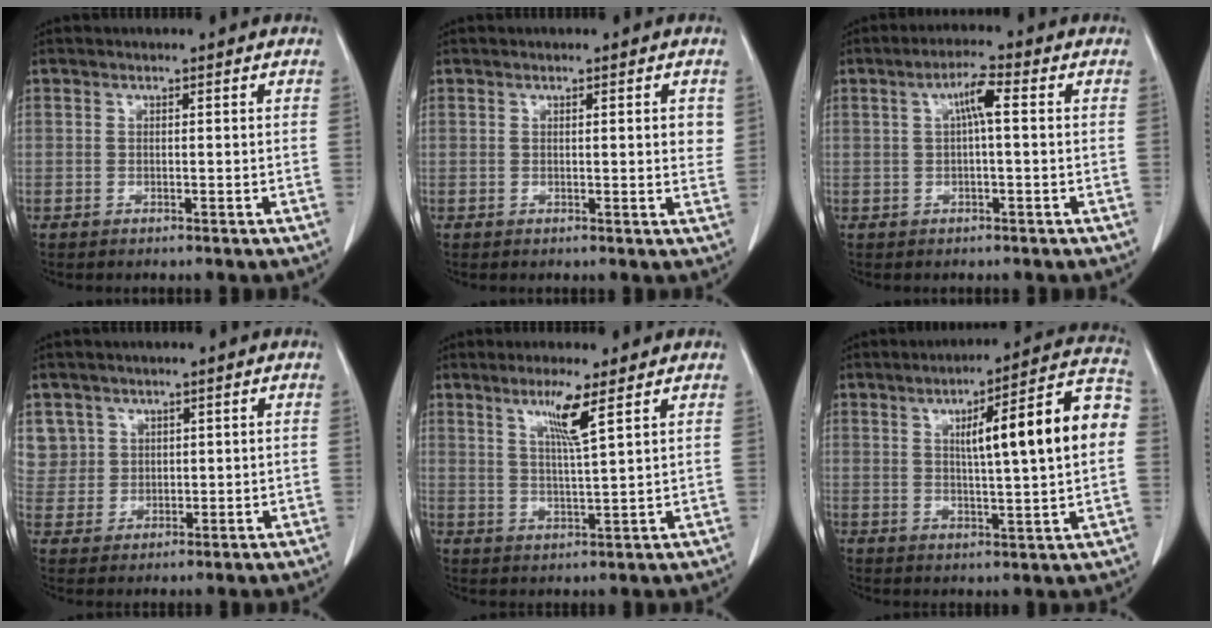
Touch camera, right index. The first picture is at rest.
{"total": 2.6, "force": [0.8, 0.6, 2.4], "torque": [-0.027, -0.002, 0.007]}
{"total": 4.0, "force": [0.7, 0.4, 3.9], "torque": [-0.069, 0.010, 0.012]}
{"total": 5.9, "force": [2.9, 5.2, -0.1], "torque": [0.010, 0.008, 0.066]}
{"total": 5.5, "force": [3.0, -0.8, 4.5], "torque": [-0.086, -0.010, 0.058]}
{"total": 15.3, "force": [2.4, 1.3, 15.1], "torque": [-0.210, 0.030, 0.032]}